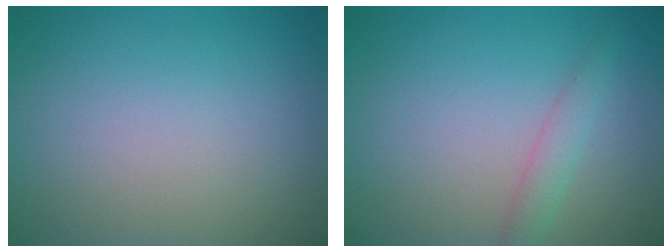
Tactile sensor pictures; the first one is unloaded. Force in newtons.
{"total": 1.7, "press": 1.7, "slide": 0.1}